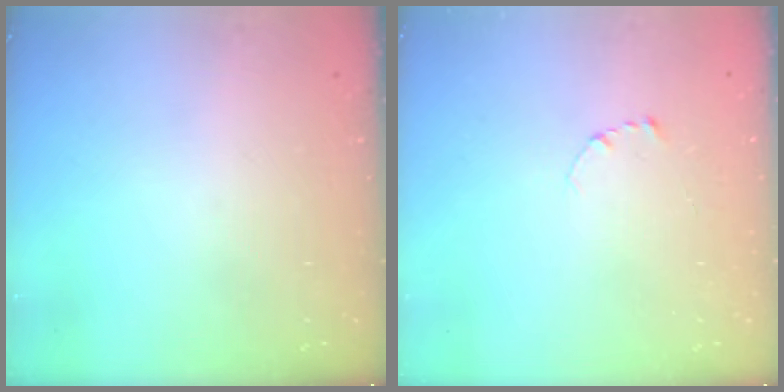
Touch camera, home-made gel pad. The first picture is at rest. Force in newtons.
{"total": 2.3, "press": 2.3, "slide": 0.2}